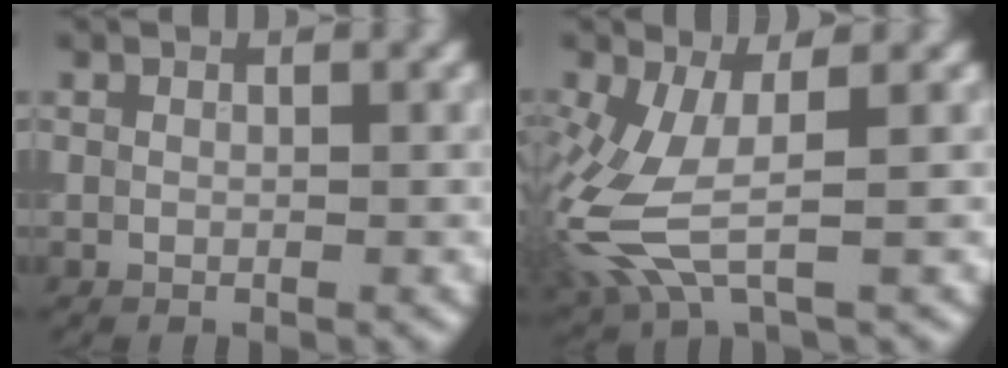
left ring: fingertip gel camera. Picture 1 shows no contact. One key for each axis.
{"total": 6.4, "fx": -0.8, "fy": 2.9, "fz": 5.6, "tx": -0.168, "ty": -0.010, "tz": -0.013}